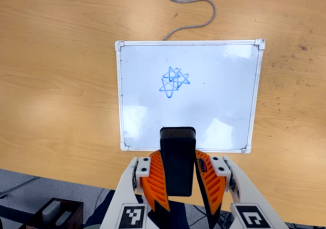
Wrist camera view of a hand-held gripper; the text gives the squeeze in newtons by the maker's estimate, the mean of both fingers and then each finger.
{"total": 10.2, "left": 8.5, "right": 12.0}